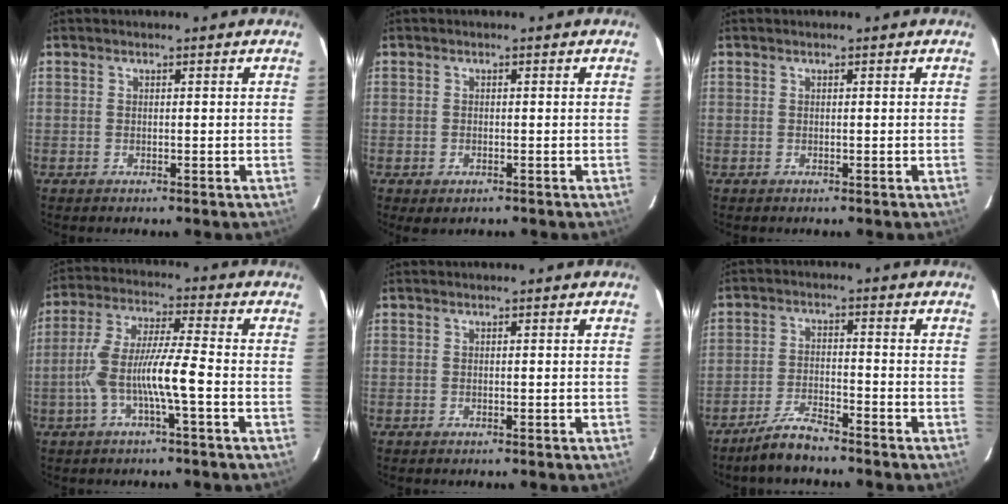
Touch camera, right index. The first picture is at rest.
{"total": 1.5, "force": [-0.8, 0.9, 0.9], "torque": [-0.015, 0.000, -0.002]}
{"total": 0.0}
{"total": 9.6, "force": [-2.6, 0.5, 9.3], "torque": [-0.191, 0.016, -0.053]}
{"total": 0.0}
{"total": 5.1, "force": [-4.5, 0.5, 2.3], "torque": [-0.046, -0.011, -0.089]}